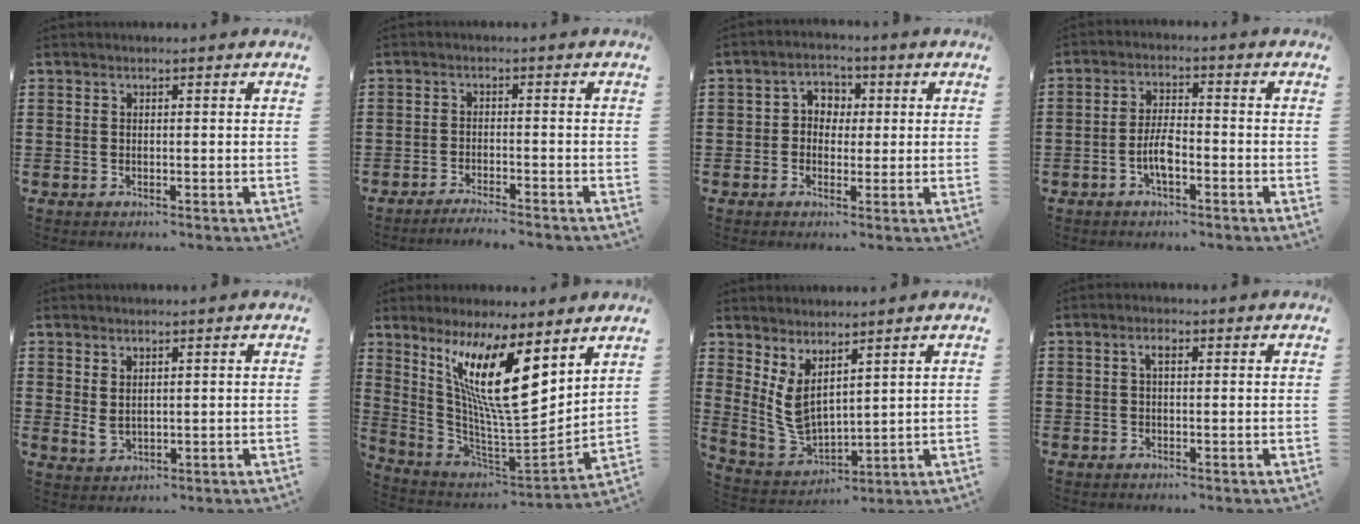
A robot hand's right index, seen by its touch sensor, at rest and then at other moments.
{"total": 2.1, "force": [-2.0, -0.3, 0.4], "torque": [-0.008, 0.002, -0.041]}
{"total": 3.2, "force": [-0.3, 3.0, 1.2], "torque": [-0.036, 0.015, -0.012]}
{"total": 4.6, "force": [-1.5, 1.6, 4.1], "torque": [-0.090, -0.001, -0.032]}
{"total": 2.4, "force": [1.4, 1.0, 1.6], "torque": [-0.039, -0.005, 0.027]}
{"total": 15.6, "force": [6.9, 3.9, 13.4], "torque": [-0.286, -0.032, 0.112]}
{"total": 5.3, "force": [2.6, 2.7, 3.8], "torque": [-0.110, -0.026, 0.044]}
{"total": 1.3, "force": [0.3, 0.6, 1.2], "torque": [-0.024, 0.006, 0.004]}